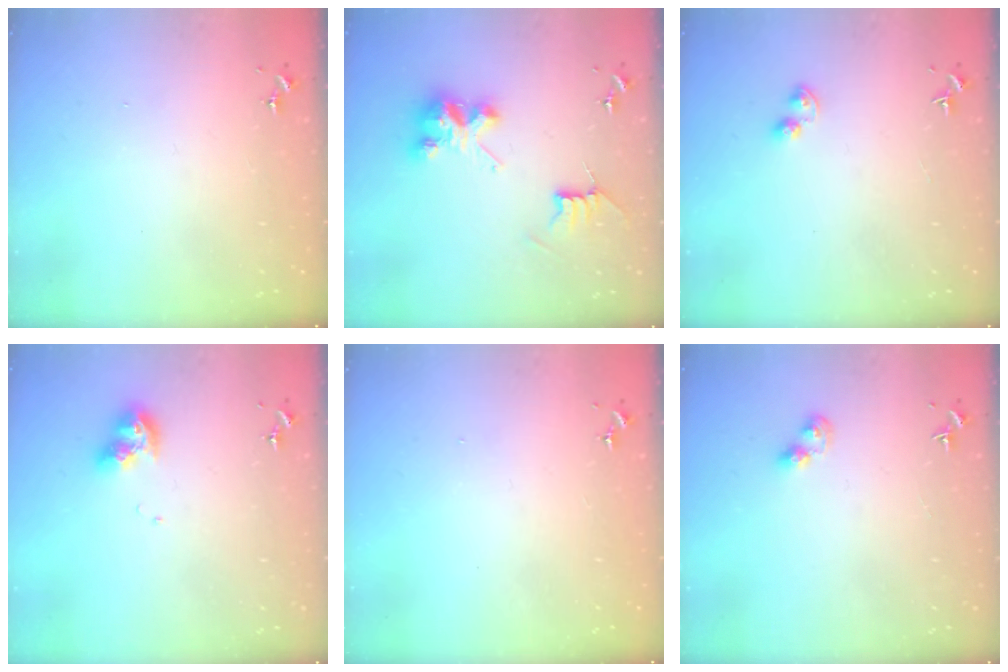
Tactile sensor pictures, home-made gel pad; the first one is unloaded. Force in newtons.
{"total": 8.1, "press": 8.1, "slide": 0.2}
{"total": 3.9, "press": 3.8, "slide": 0.5}
{"total": 9.7, "press": 9.7, "slide": 0.8}
{"total": 0.0}
{"total": 5.0, "press": 4.9, "slide": 0.4}